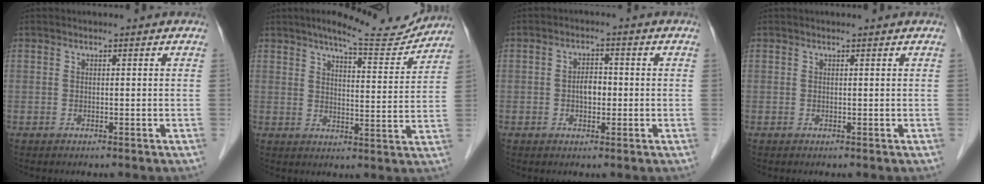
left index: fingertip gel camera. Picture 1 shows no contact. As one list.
[{"total": 10.9, "force": [10.0, 1.2, 4.0], "torque": [-0.055, -0.007, 0.131]}, {"total": 2.9, "force": [-0.4, 1.7, 2.3], "torque": [-0.040, 0.008, -0.007]}, {"total": 0.6, "force": [0.5, 0.0, 0.2], "torque": [-0.009, 0.002, 0.009]}]